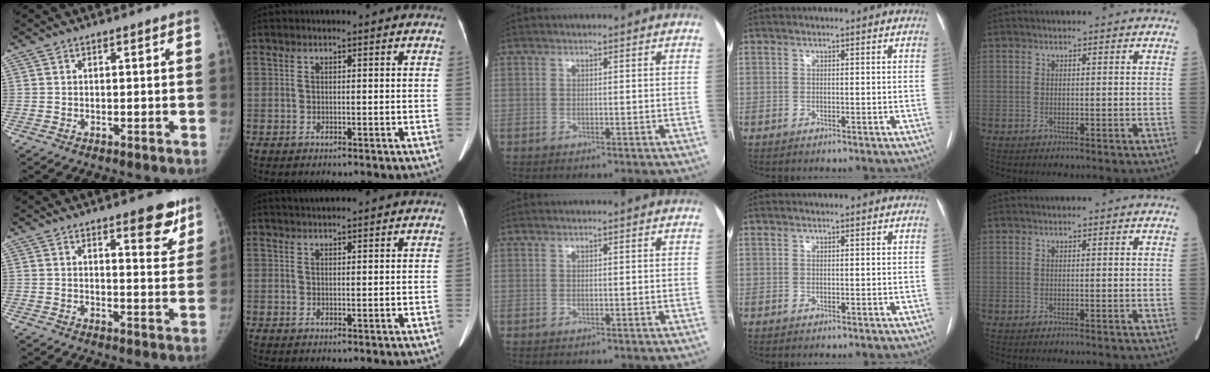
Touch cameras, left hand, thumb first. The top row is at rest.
{"thumb": {"total": 8.0, "force": [5.2, 2.7, 5.5], "torque": [-0.039, -0.030, 0.065]}, "index": {"total": 3.9, "force": [3.7, -0.1, 1.2], "torque": [-0.018, 0.032, 0.058]}}